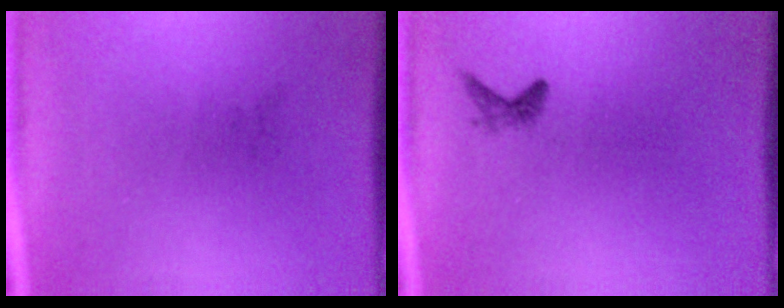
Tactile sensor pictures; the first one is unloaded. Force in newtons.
{"total": 0.9}